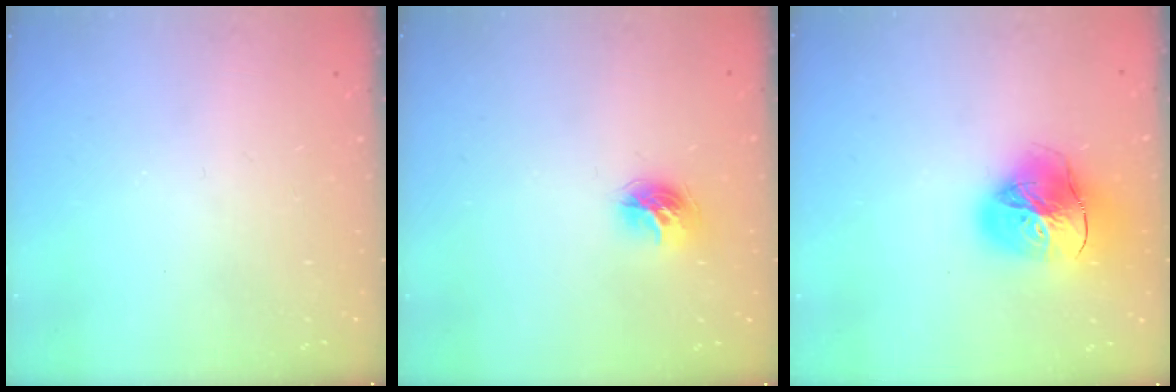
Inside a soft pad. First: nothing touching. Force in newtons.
{"total": 9.5, "press": 9.5, "slide": 0.4}
{"total": 23.3, "press": 23.2, "slide": 2.4}